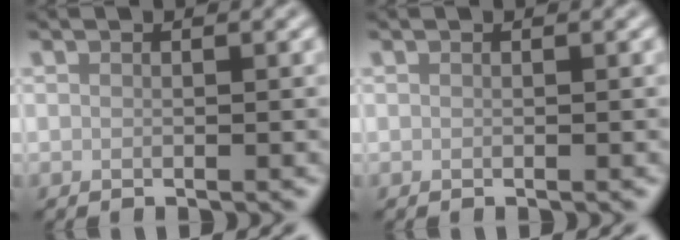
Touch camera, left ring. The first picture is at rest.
{"total": 0.0}